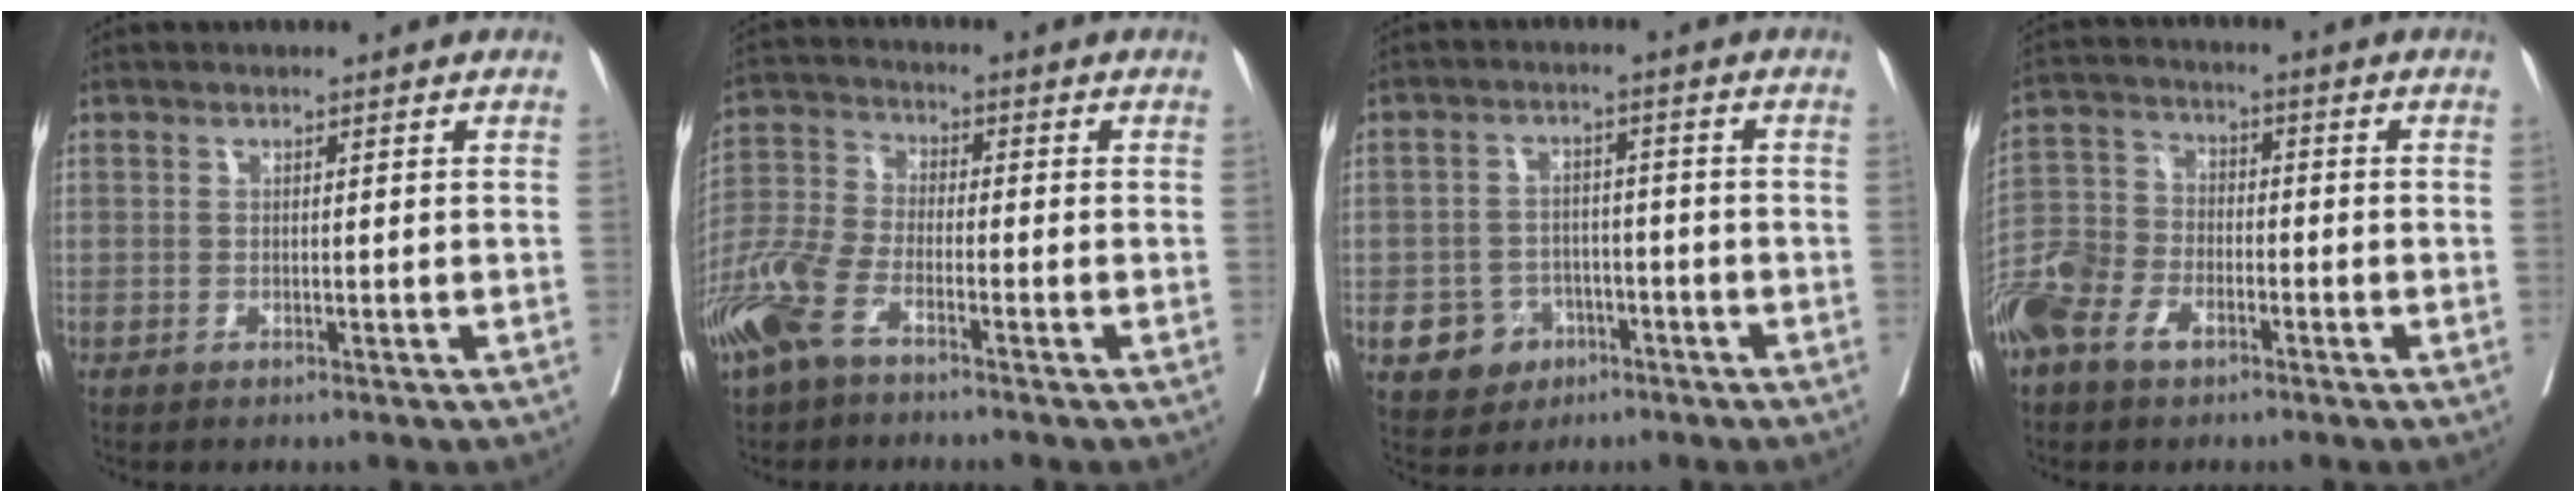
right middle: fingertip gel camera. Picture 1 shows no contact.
{"total": 8.7, "force": [-5.4, 3.4, 5.9], "torque": [-0.155, -0.009, -0.117]}
{"total": 5.8, "force": [-2.7, 4.8, 1.5], "torque": [-0.024, 0.009, -0.037]}
{"total": 9.2, "force": [-5.2, 5.7, 5.1], "torque": [-0.125, 0.005, -0.106]}